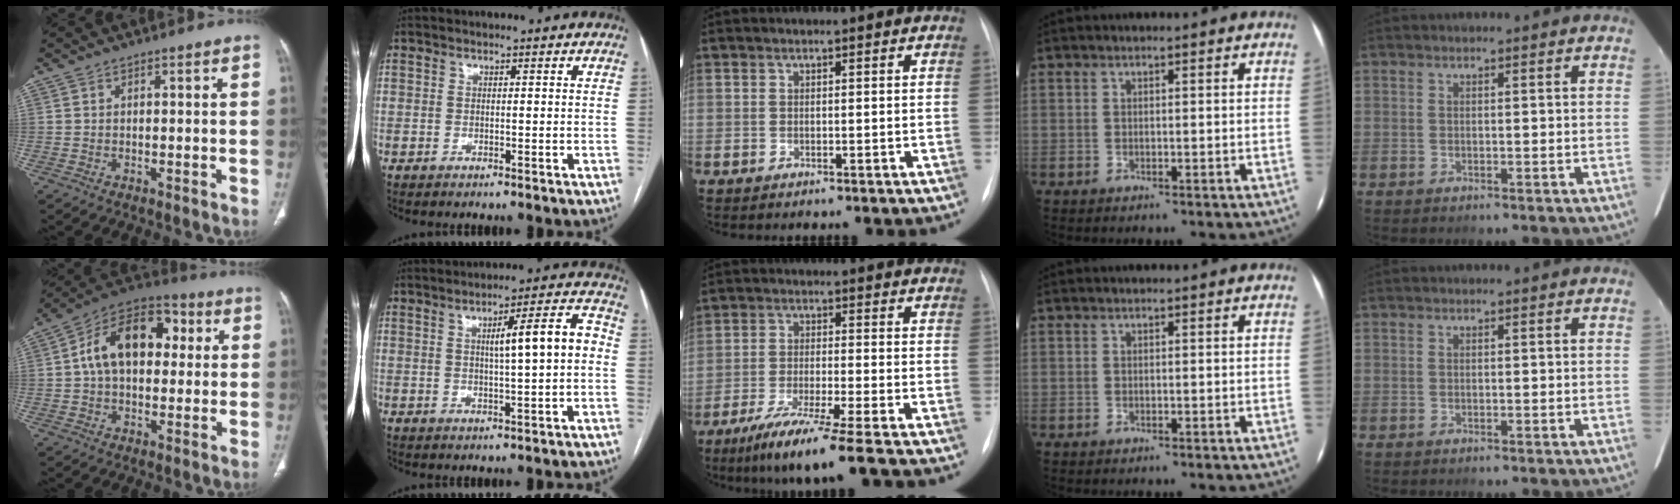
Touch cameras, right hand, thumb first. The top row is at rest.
{"thumb": {"total": 16.8, "force": [2.8, 10.6, 12.7], "torque": [-0.183, 0.033, 0.036]}, "index": {"total": 7.8, "force": [0.5, 0.6, 7.8], "torque": [-0.114, 0.018, 0.006]}, "middle": {"total": 10.0, "force": [-7.1, -1.4, 7.0], "torque": [-0.124, -0.038, -0.123]}}